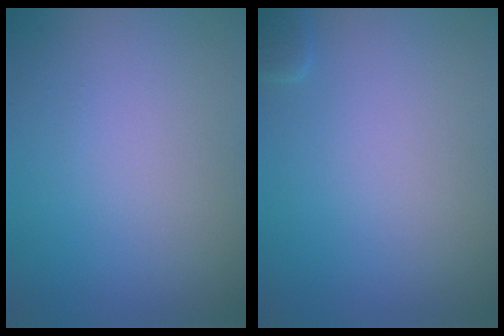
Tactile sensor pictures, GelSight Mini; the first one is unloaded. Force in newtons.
{"total": 0.8, "press": 0.8, "slide": 0.1}